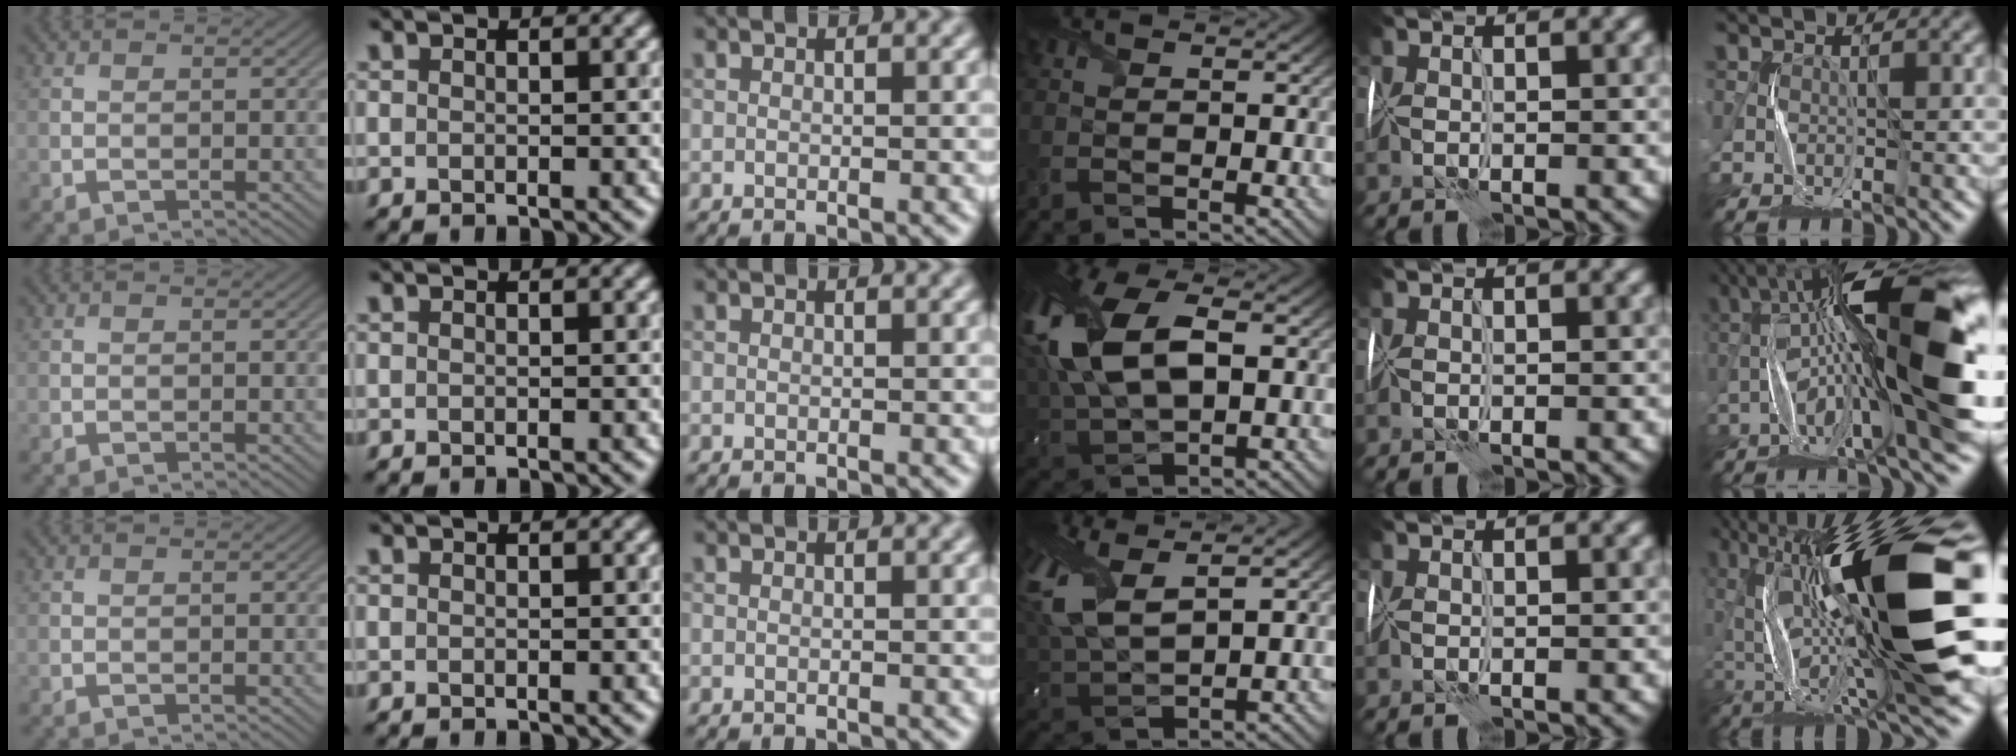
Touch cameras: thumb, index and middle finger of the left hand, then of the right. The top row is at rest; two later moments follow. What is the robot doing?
{"motion": "wrap", "object": "plastic wrap"}